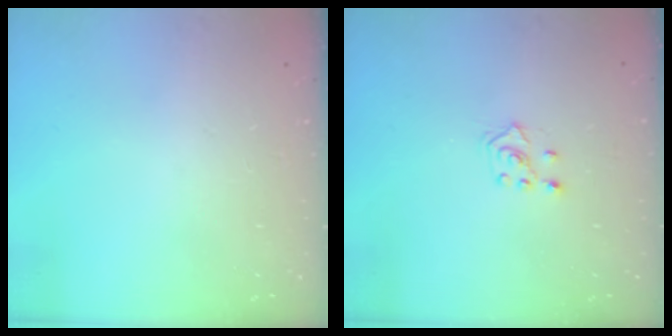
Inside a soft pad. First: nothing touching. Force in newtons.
{"total": 4.0, "press": 3.9, "slide": 1.0}